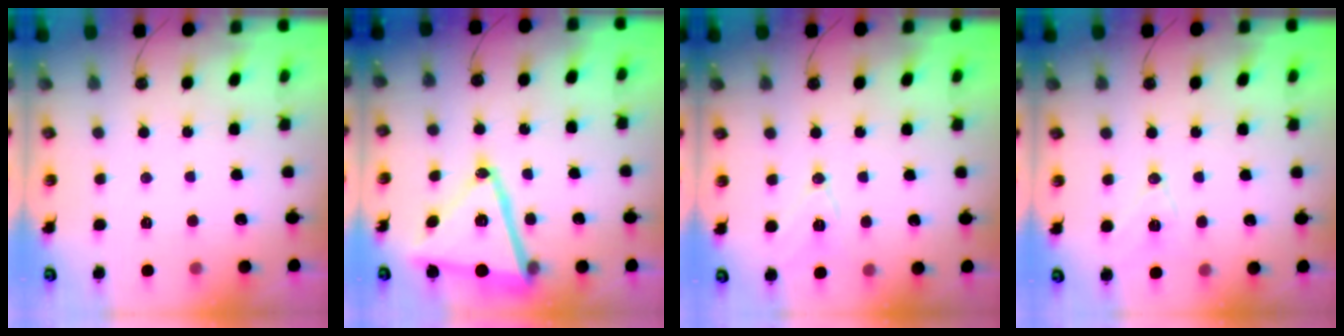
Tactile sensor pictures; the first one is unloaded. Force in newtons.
{"total": 18.6, "press": 18.5, "slide": 1.7}
{"total": 10.0, "press": 9.3, "slide": 3.6}
{"total": 9.0, "press": 8.3, "slide": 3.5}